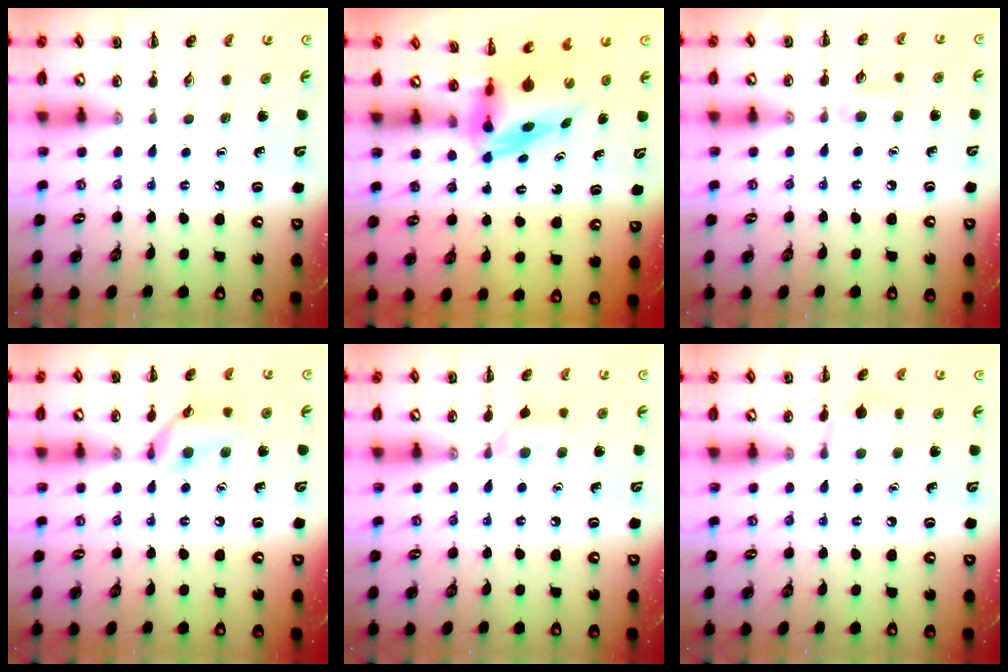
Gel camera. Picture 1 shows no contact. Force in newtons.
{"total": 4.0, "press": 3.9, "slide": 1.0}
{"total": 6.2, "press": 5.9, "slide": 2.0}
{"total": 11.1, "press": 10.9, "slide": 1.6}
{"total": 7.1, "press": 6.7, "slide": 2.3}
{"total": 6.9, "press": 6.6, "slide": 2.0}